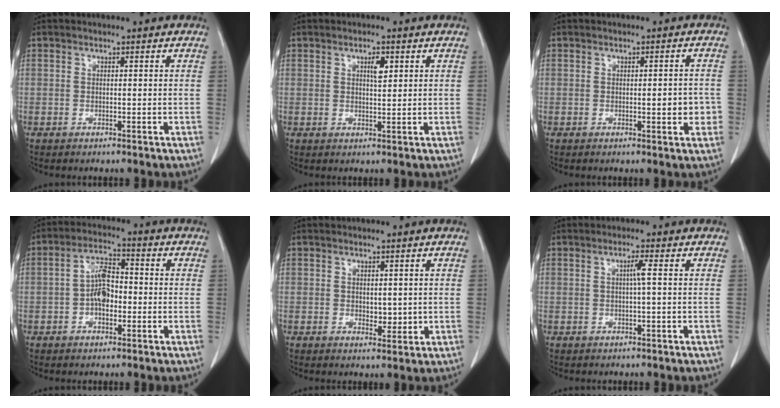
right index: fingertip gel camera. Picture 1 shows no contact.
{"total": 2.3, "force": [1.0, 0.7, 1.9], "torque": [-0.034, -0.001, 0.017]}
{"total": 3.3, "force": [-0.6, 0.9, 3.1], "torque": [-0.038, 0.002, -0.007]}
{"total": 5.7, "force": [-1.0, 2.8, 4.8], "torque": [-0.095, 0.015, -0.025]}
{"total": 2.1, "force": [0.3, 1.3, 1.7], "torque": [-0.022, -0.007, 0.009]}
{"total": 1.8, "force": [0.2, -0.4, 1.7], "torque": [-0.029, 0.002, 0.003]}